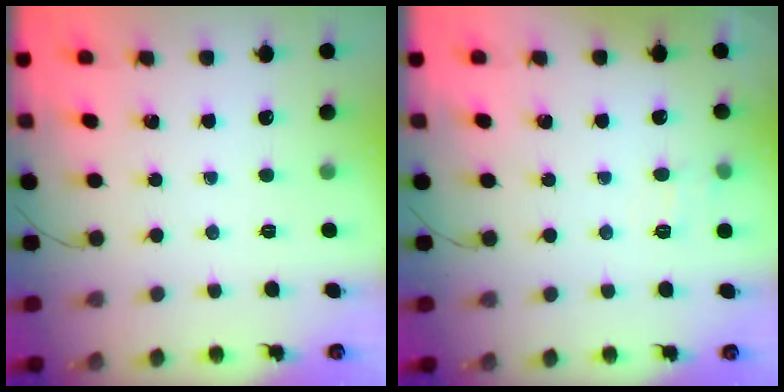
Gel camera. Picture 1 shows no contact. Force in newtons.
{"total": 3.5, "press": 3.1, "slide": 1.6}